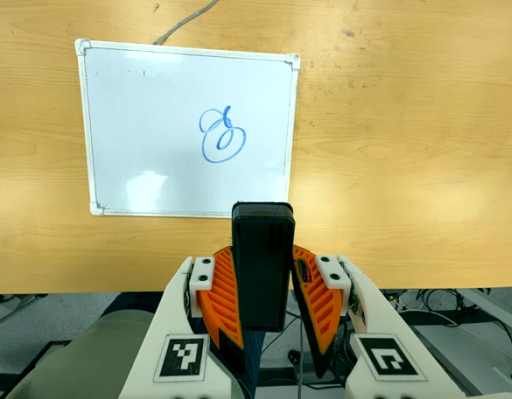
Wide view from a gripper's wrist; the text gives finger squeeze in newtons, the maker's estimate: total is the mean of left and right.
{"total": 8.9, "left": 7.3, "right": 10.5}